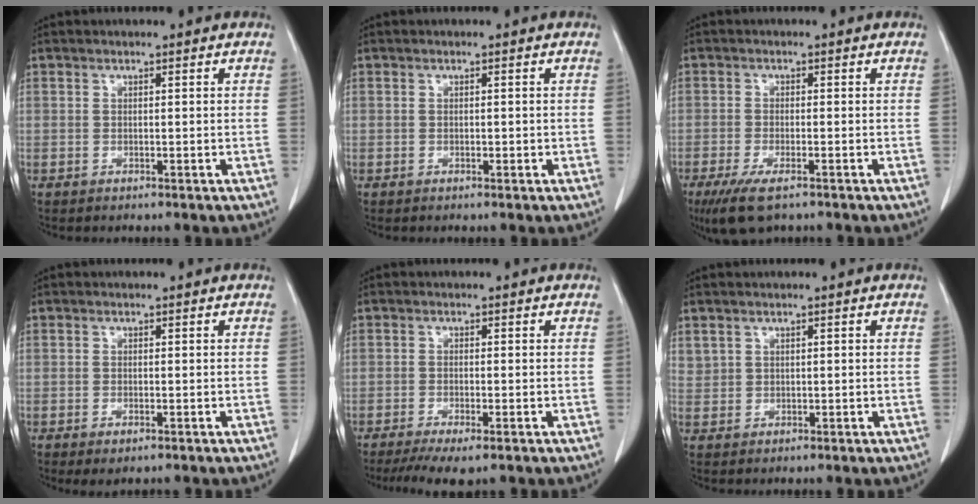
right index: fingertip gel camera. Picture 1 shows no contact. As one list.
[{"total": 0.5, "force": [-0.1, 0.4, 0.3], "torque": [0.000, 0.002, -0.001]}, {"total": 6.1, "force": [-4.0, 1.7, 4.2], "torque": [-0.080, -0.015, -0.066]}, {"total": 1.8, "force": [-1.0, 0.8, 1.3], "torque": [-0.018, -0.003, -0.008]}, {"total": 5.4, "force": [-3.8, 1.2, 3.7], "torque": [-0.056, -0.014, -0.058]}, {"total": 1.6, "force": [1.0, 1.2, 0.2], "torque": [0.004, 0.006, 0.019]}]